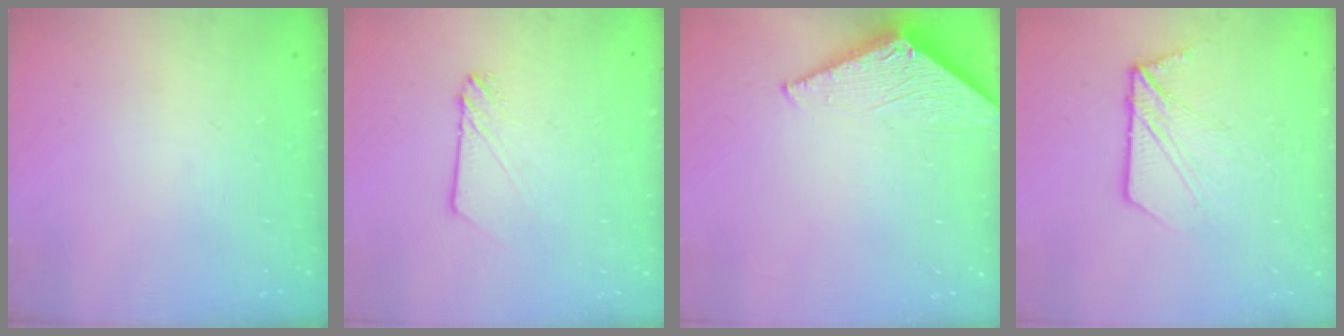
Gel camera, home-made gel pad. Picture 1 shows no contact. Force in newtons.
{"total": 2.9, "press": 2.9, "slide": 0.4}
{"total": 2.9, "press": 2.9, "slide": 0.3}
{"total": 11.5, "press": 11.5, "slide": 1.3}